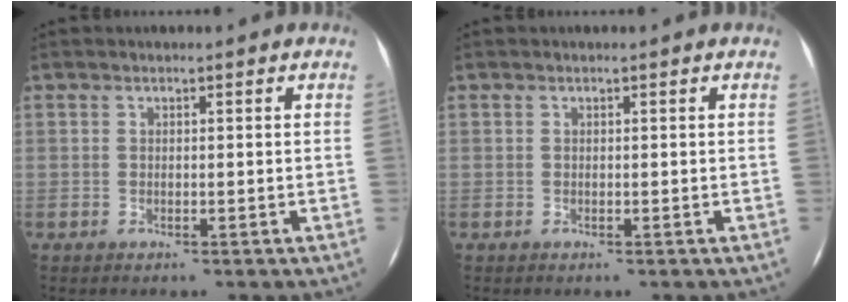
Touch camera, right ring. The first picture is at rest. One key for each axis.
{"total": 0.0}